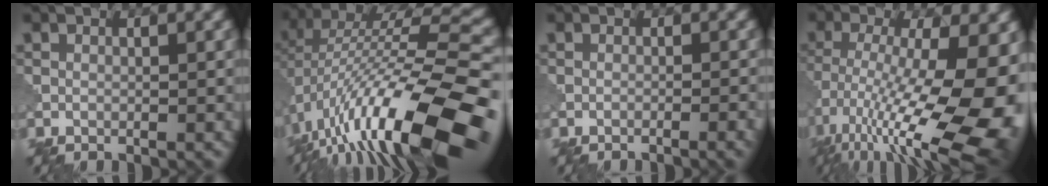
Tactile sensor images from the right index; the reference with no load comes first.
{"total": 15.8, "force": [-5.0, 5.1, 14.1], "torque": [-0.232, 0.023, -0.089]}
{"total": 2.7, "force": [-1.6, 0.7, 2.1], "torque": [-0.020, 0.010, -0.030]}
{"total": 16.9, "force": [-5.9, 6.1, 14.6], "torque": [-0.253, -0.009, -0.089]}